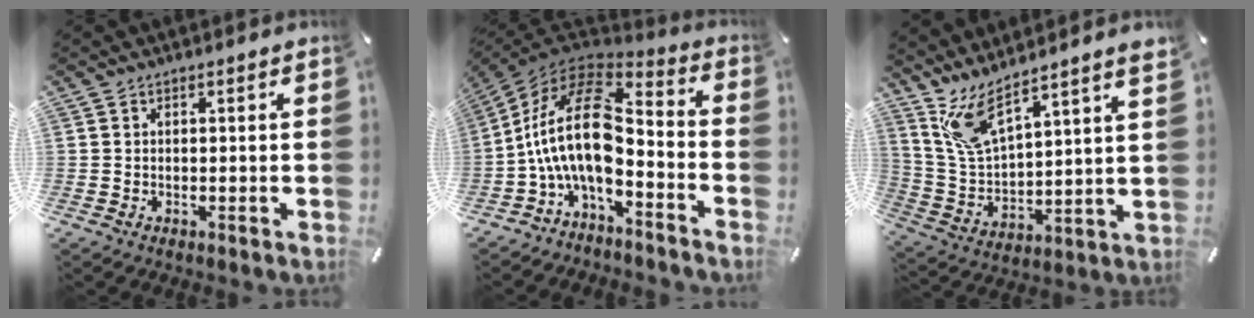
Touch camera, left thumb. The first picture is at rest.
{"total": 19.6, "force": [-1.9, 10.7, 16.3], "torque": [-0.363, 0.003, -0.036]}
{"total": 12.2, "force": [8.9, 4.0, 7.3], "torque": [-0.177, -0.041, 0.162]}